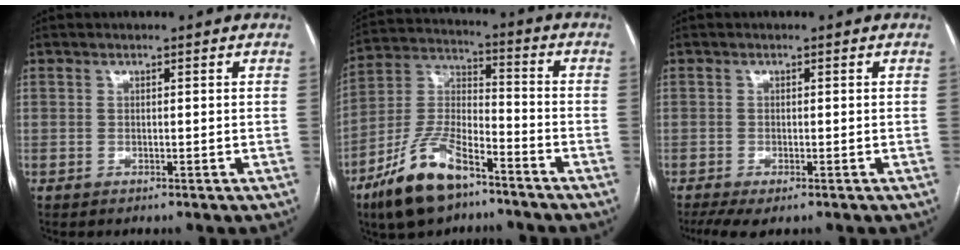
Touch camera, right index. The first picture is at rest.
{"total": 14.0, "force": [-9.4, 5.0, 9.1], "torque": [-0.191, -0.001, -0.177]}
{"total": 4.6, "force": [-3.0, 1.5, 3.1], "torque": [-0.054, -0.013, -0.048]}